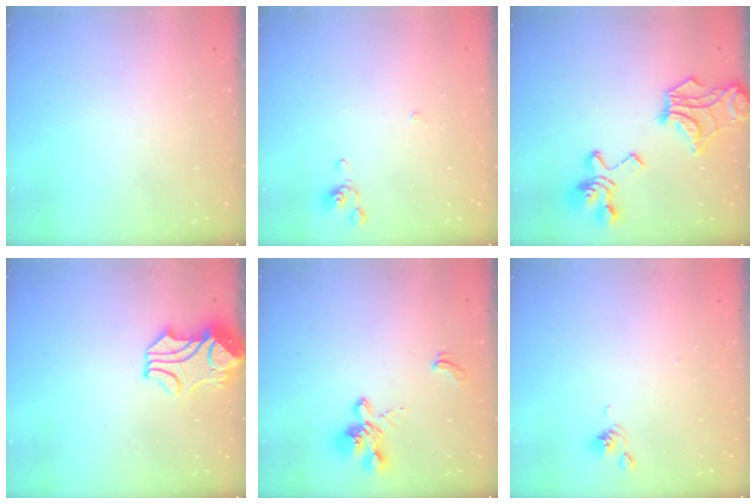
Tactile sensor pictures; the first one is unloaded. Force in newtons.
{"total": 0.0}
{"total": 16.7, "press": 16.4, "slide": 3.4}
{"total": 2.0, "press": 1.7, "slide": 1.1}
{"total": 2.8, "press": 2.5, "slide": 1.1}
{"total": 2.8, "press": 2.8, "slide": 0.1}